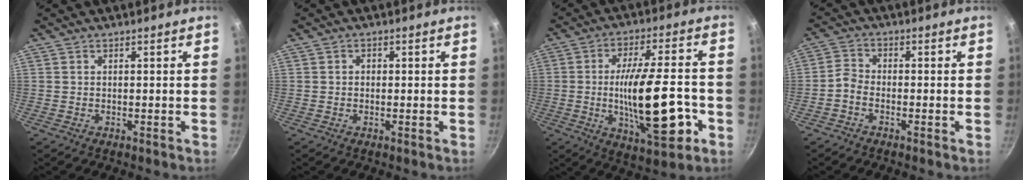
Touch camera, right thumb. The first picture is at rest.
{"total": 1.0, "force": [-0.1, 0.9, 0.5], "torque": [-0.007, 0.006, -0.002]}
{"total": 19.6, "force": [-4.6, 6.8, 17.8], "torque": [-0.273, 0.018, -0.066]}
{"total": 2.9, "force": [-1.8, 1.8, 1.5], "torque": [-0.041, 0.020, -0.047]}